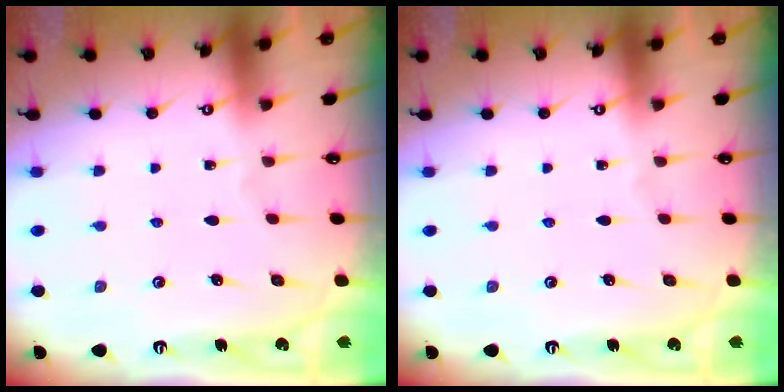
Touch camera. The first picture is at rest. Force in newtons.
{"total": 0.0}